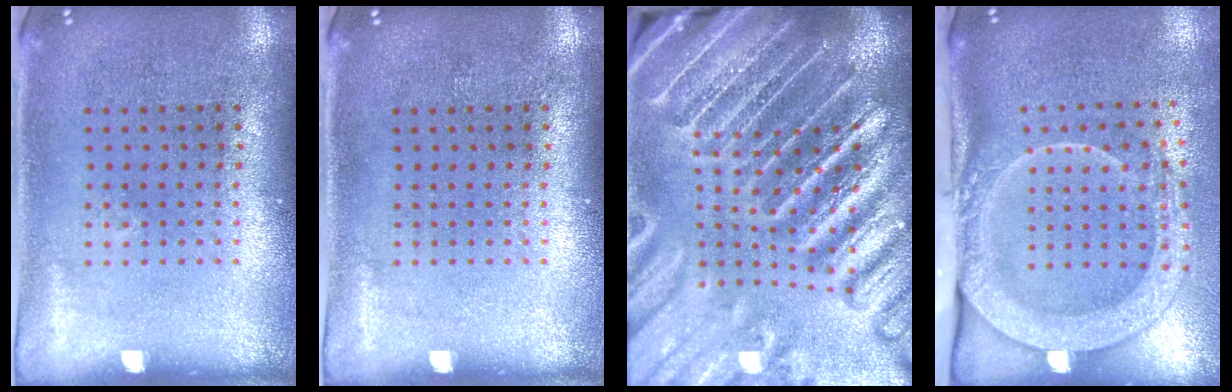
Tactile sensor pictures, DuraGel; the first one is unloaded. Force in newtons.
{"total": 0.0}
{"total": 5.2, "press": 4.6, "slide": 2.6}
{"total": 2.8, "press": 2.2, "slide": 1.8}